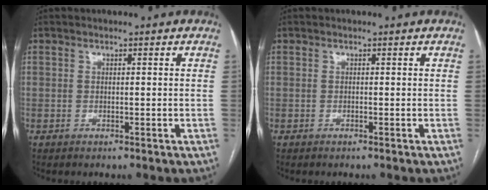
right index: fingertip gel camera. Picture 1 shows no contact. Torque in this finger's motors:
{"motor_torque": [0.11, 0.08, -0.09, 0.01]}